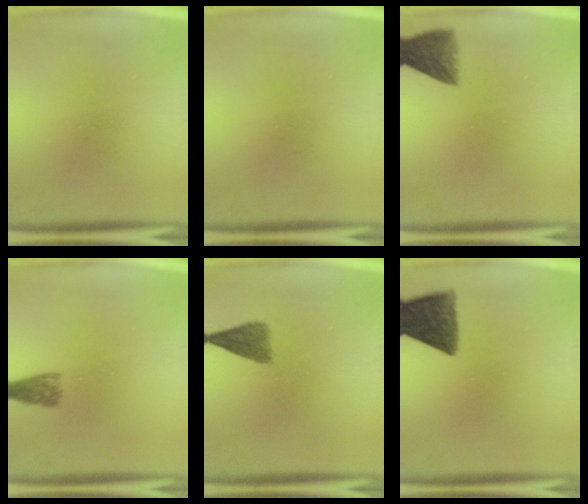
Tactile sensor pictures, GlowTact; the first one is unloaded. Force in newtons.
{"total": 0.0}
{"total": 5.7}
{"total": 2.7}
{"total": 3.6}
{"total": 10.4}